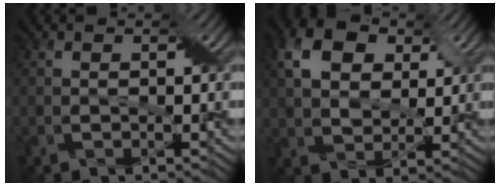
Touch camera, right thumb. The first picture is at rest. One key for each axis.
{"total": 7.8, "fx": 3.4, "fy": 5.1, "fz": 4.7, "tx": -0.114, "ty": 0.009, "tz": 0.056}